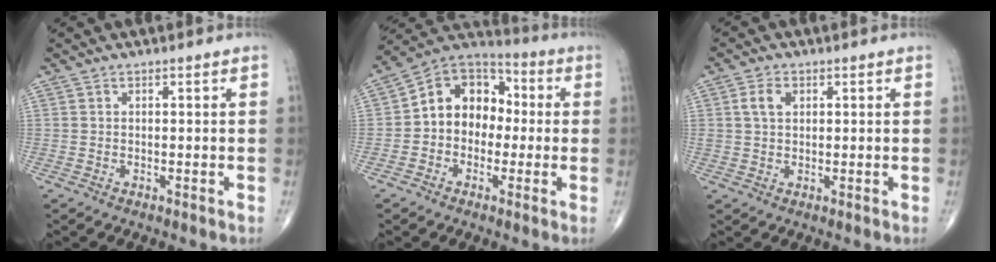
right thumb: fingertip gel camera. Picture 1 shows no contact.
{"total": 12.5, "force": [-0.3, 9.9, 7.6], "torque": [-0.080, 0.044, -0.024]}
{"total": 3.4, "force": [1.0, 2.3, 2.3], "torque": [-0.041, 0.002, 0.019]}